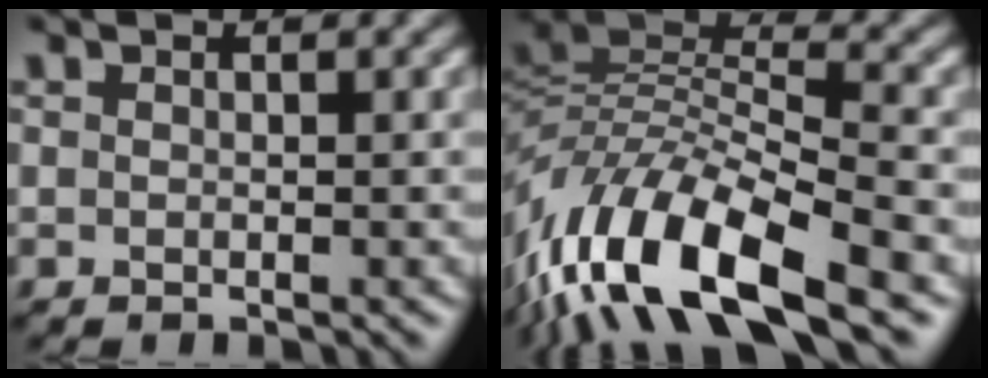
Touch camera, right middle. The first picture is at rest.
{"total": 13.1, "force": [-7.0, 4.9, 10.0], "torque": [-0.195, 0.005, -0.137]}